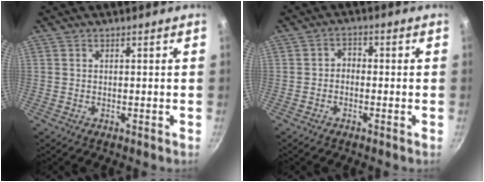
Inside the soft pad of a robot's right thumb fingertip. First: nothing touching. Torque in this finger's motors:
{"motor_torque": [-0.39, -0.12, 0.24, -0.39, 0.02]}